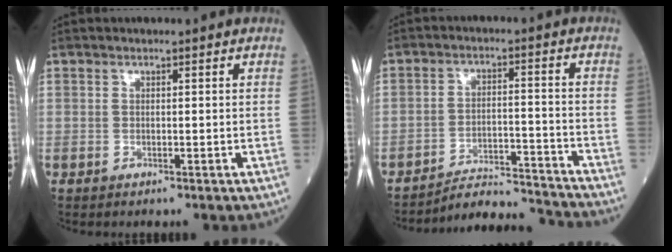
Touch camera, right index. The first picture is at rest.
{"total": 9.8, "force": [-9.8, -0.7, 0.0], "torque": [0.002, 0.018, -0.158]}